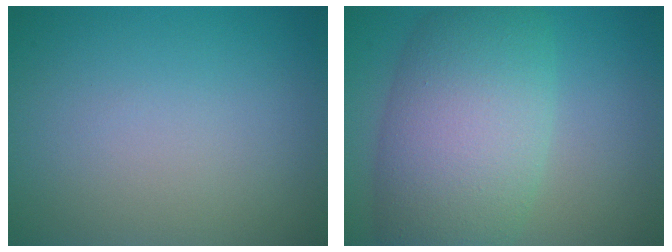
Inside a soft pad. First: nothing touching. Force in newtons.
{"total": 9.9, "press": 9.9, "slide": 0.1}